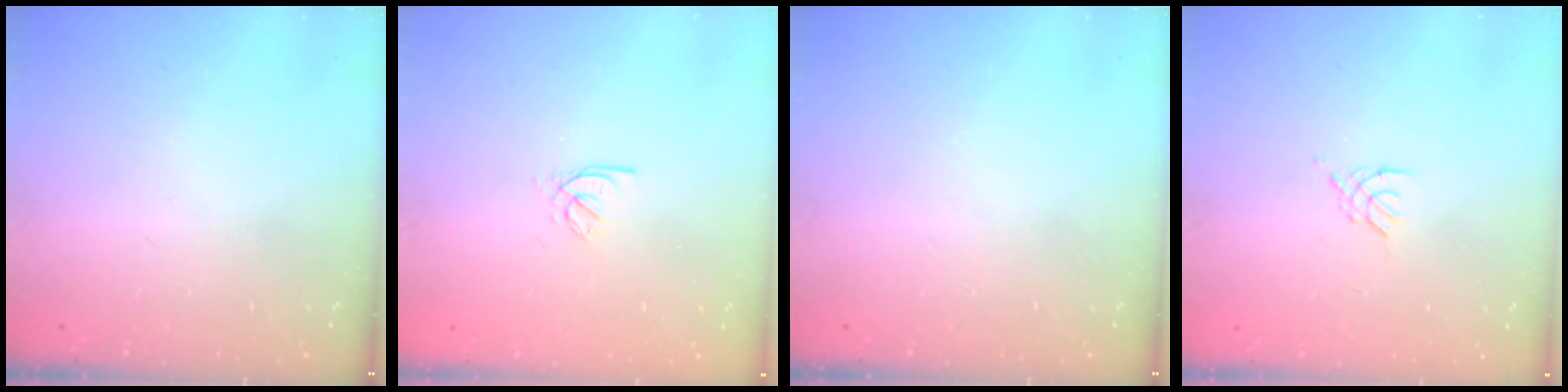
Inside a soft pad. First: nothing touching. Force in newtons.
{"total": 2.0, "press": 2.0, "slide": 0.4}
{"total": 0.0}
{"total": 2.6, "press": 2.5, "slide": 0.6}